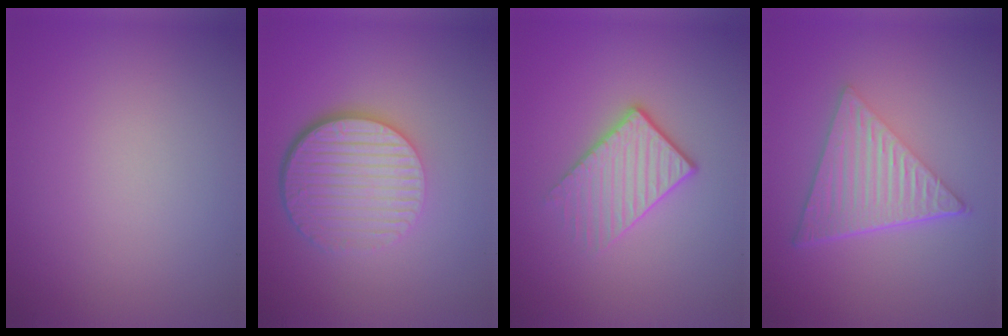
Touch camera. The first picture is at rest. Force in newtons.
{"total": 6.7, "press": 4.4, "slide": 5.0}
{"total": 2.6, "press": 2.3, "slide": 1.2}
{"total": 6.8, "press": 4.5, "slide": 5.1}